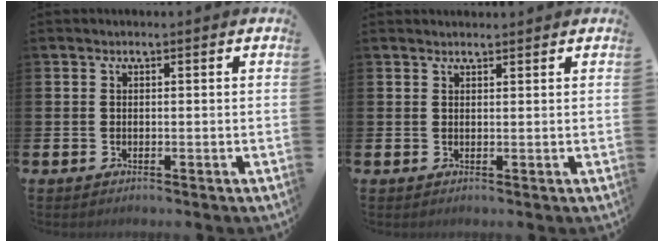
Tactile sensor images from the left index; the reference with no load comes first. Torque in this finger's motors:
{"motor_torque": [0.64, -0.85, 0.05, 0.01]}